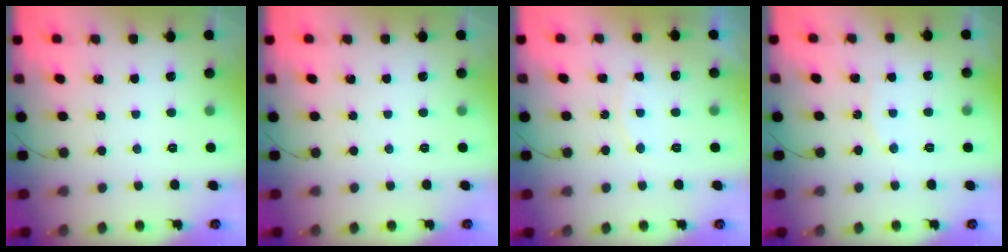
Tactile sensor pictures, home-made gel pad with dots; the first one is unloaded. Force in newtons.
{"total": 0.0}
{"total": 5.6, "press": 5.6, "slide": 0.6}
{"total": 5.4, "press": 5.4, "slide": 0.6}